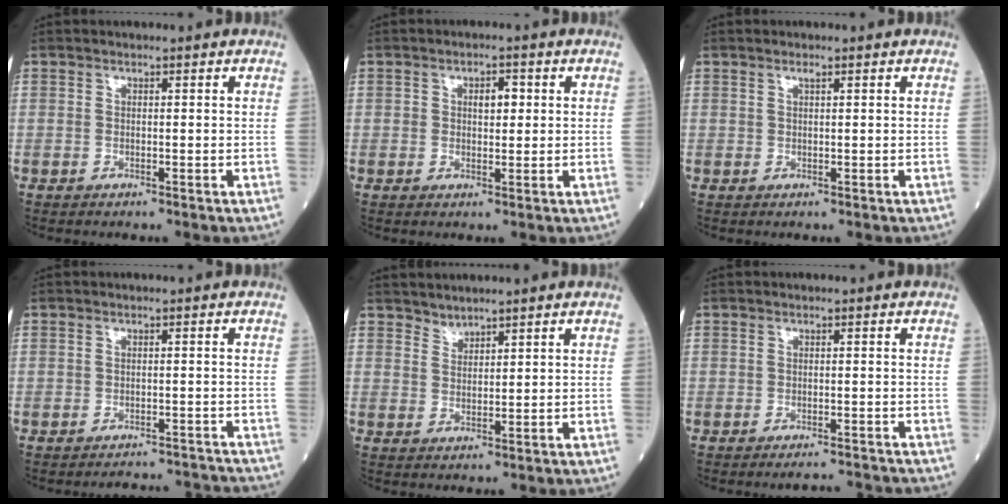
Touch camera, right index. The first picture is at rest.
{"total": 2.8, "force": [0.6, 1.6, 2.3], "torque": [-0.035, 0.007, 0.009]}
{"total": 0.8, "force": [0.4, -0.5, 0.4], "torque": [-0.010, -0.002, 0.006]}
{"total": 6.3, "force": [-6.2, 0.6, -0.3], "torque": [0.011, 0.009, -0.073]}
{"total": 1.8, "force": [1.7, -0.3, -0.1], "torque": [0.002, 0.000, 0.034]}
{"total": 3.8, "force": [-3.8, -0.1, 0.7], "torque": [-0.001, -0.009, -0.050]}